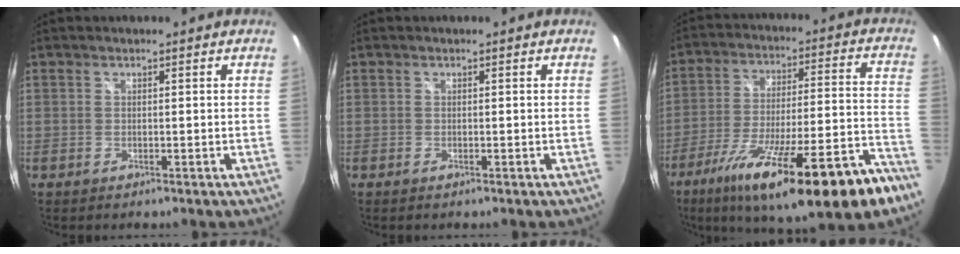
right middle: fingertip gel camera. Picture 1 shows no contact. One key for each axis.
{"total": 0.0}
{"total": 27.2, "fx": -17.9, "fy": 3.9, "fz": 20.0, "tx": -0.328, "ty": -0.062, "tz": -0.271}